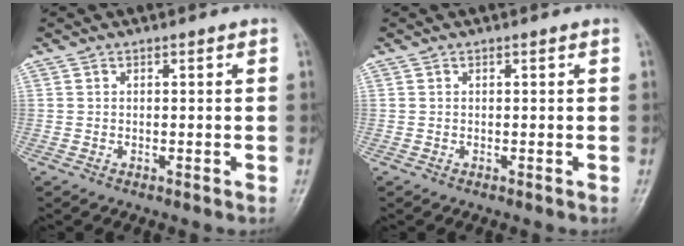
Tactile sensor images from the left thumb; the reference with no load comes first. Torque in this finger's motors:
{"motor_torque": [0.14, 0.05, 0.01, -0.28, 0.00]}